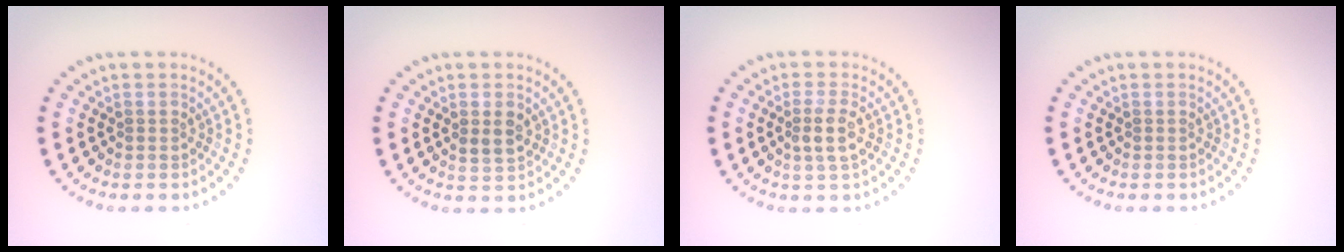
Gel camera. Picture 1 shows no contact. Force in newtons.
{"total": 1.7, "press": 1.7, "slide": 0.5}
{"total": 2.3, "press": 2.0, "slide": 1.1}
{"total": 0.0}